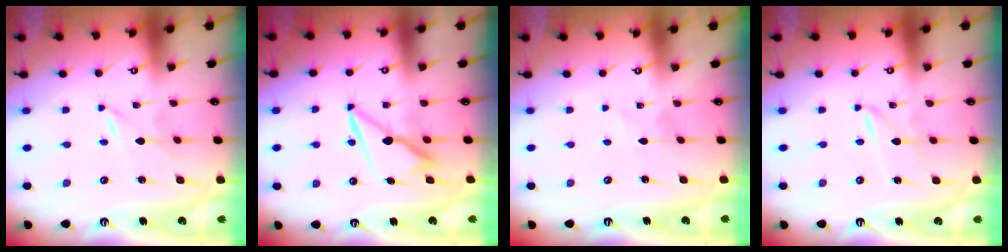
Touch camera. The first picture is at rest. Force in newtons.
{"total": 9.4, "press": 9.4, "slide": 1.3}
{"total": 2.4, "press": 2.4, "slide": 0.3}
{"total": 1.6, "press": 1.6, "slide": 0.2}